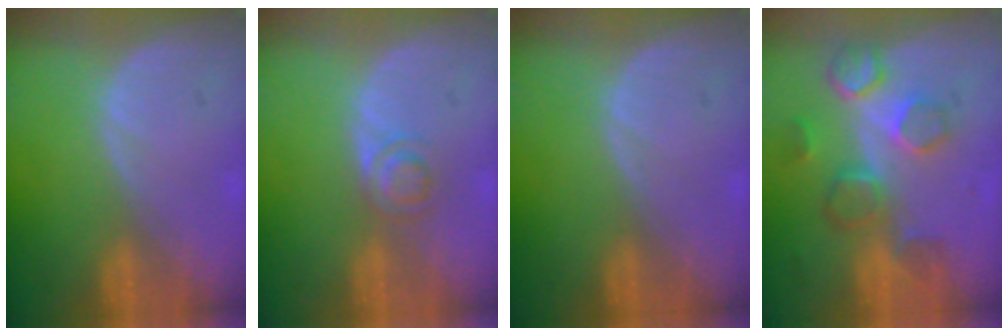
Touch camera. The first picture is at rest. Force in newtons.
{"total": 3.0, "press": 2.9, "slide": 0.2}
{"total": 0.0}
{"total": 8.4, "press": 7.6, "slide": 3.6}